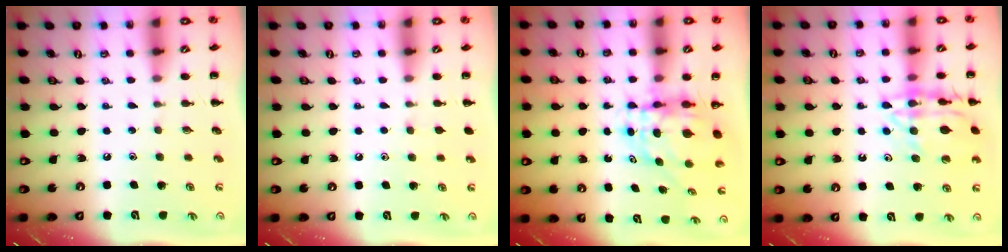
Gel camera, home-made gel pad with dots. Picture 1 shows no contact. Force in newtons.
{"total": 1.5, "press": 1.3, "slide": 0.7}
{"total": 6.5, "press": 6.3, "slide": 1.5}
{"total": 15.1, "press": 15.0, "slide": 1.4}